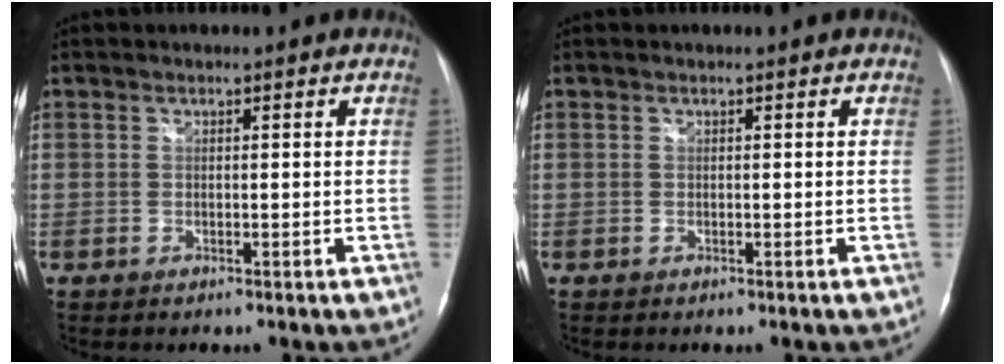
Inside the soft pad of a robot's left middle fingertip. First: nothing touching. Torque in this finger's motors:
{"motor_torque": [0.00, 0.00, 0.00, 0.00]}